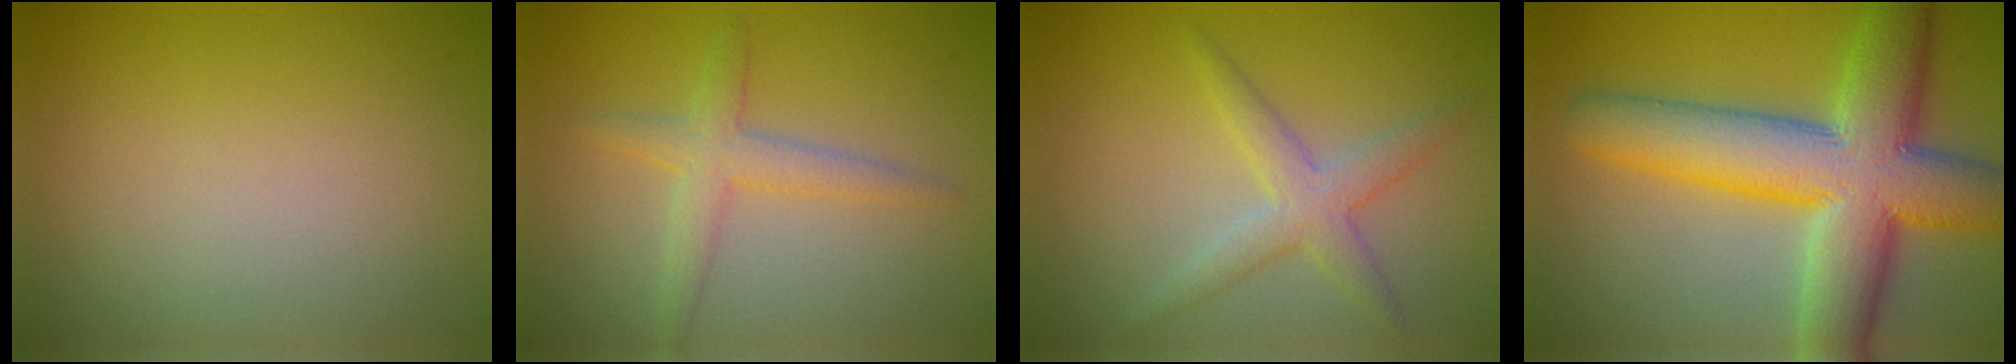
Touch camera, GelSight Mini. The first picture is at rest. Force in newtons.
{"total": 2.7, "press": 2.7, "slide": 0.1}
{"total": 3.1, "press": 3.1, "slide": 0.1}
{"total": 12.1, "press": 12.1, "slide": 0.4}